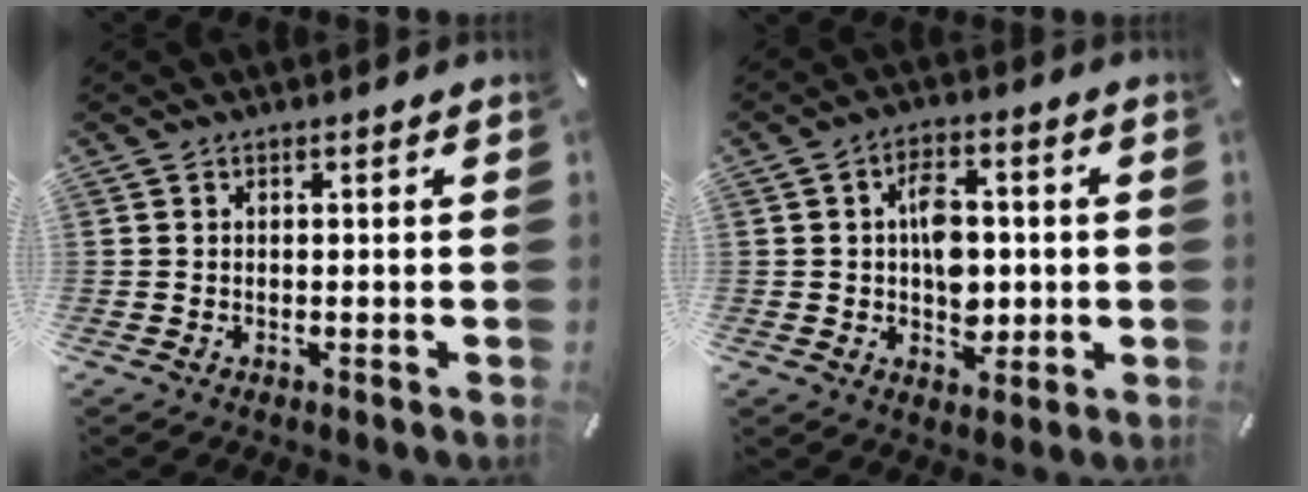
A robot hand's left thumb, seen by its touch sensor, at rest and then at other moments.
{"total": 8.5, "force": [0.2, 5.9, 6.1], "torque": [-0.090, 0.003, 0.000]}